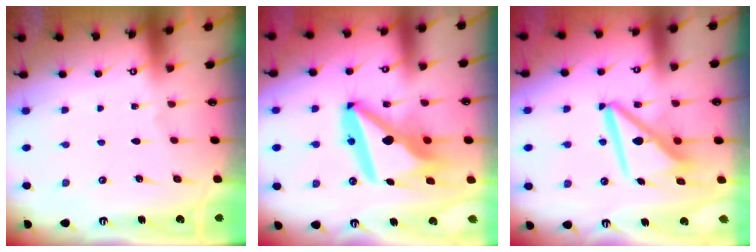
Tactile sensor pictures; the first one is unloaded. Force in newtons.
{"total": 16.3, "press": 16.2, "slide": 1.9}
{"total": 10.7, "press": 10.6, "slide": 1.4}